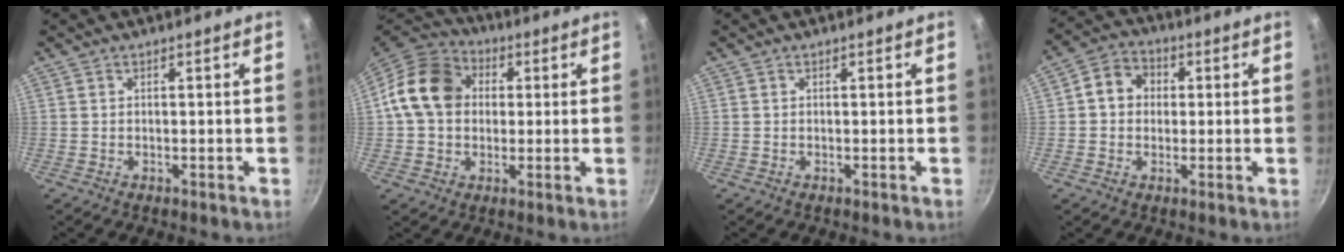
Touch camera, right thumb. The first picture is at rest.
{"total": 14.3, "force": [2.0, 11.6, 8.2], "torque": [-0.120, 0.025, 0.017]}
{"total": 0.0}
{"total": 7.0, "force": [0.8, 6.1, 3.5], "torque": [-0.030, 0.015, -0.002]}